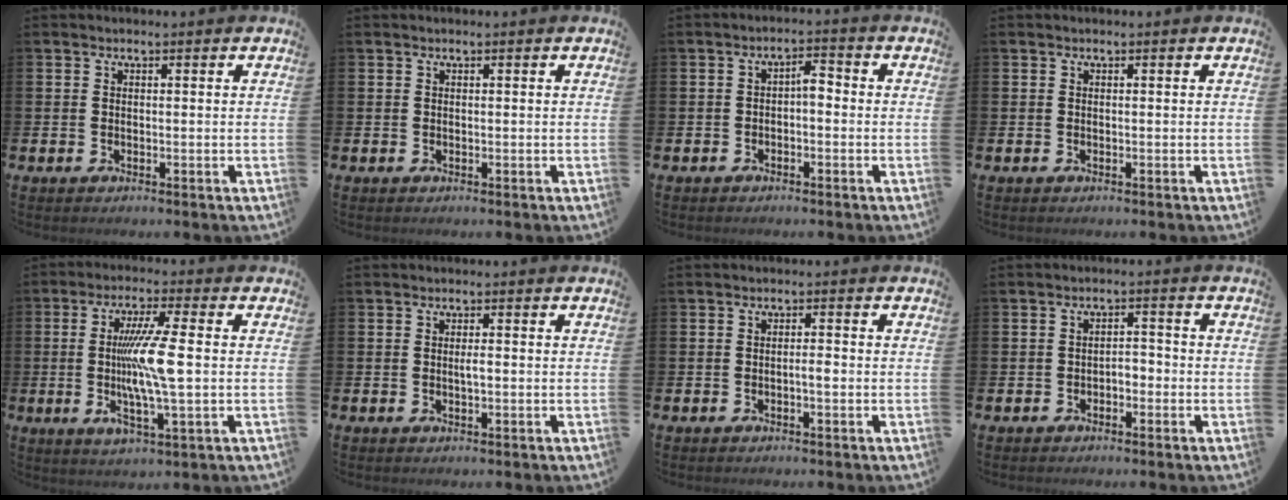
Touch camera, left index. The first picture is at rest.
{"total": 0.0}
{"total": 2.4, "force": [-0.8, 1.1, 2.0], "torque": [-0.024, 0.003, -0.023]}
{"total": 0.0}
{"total": 9.1, "force": [0.5, 0.8, 9.0], "torque": [-0.167, 0.001, 0.004]}
{"total": 1.0, "force": [0.0, 0.2, 1.0], "torque": [-0.011, -0.005, -0.002]}
{"total": 1.0, "force": [-0.4, 0.2, 0.9], "torque": [-0.019, -0.001, -0.007]}
{"total": 1.8, "force": [-1.4, 1.0, 0.7], "torque": [-0.017, 0.006, -0.031]}